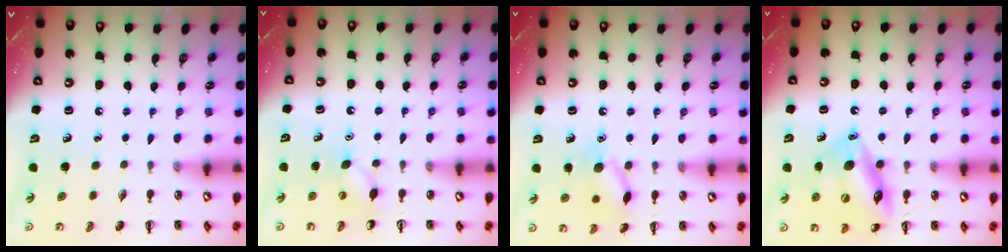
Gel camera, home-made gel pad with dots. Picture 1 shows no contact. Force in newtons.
{"total": 4.5, "press": 4.3, "slide": 1.2}
{"total": 11.2, "press": 11.2, "slide": 0.6}
{"total": 15.5, "press": 15.3, "slide": 2.9}